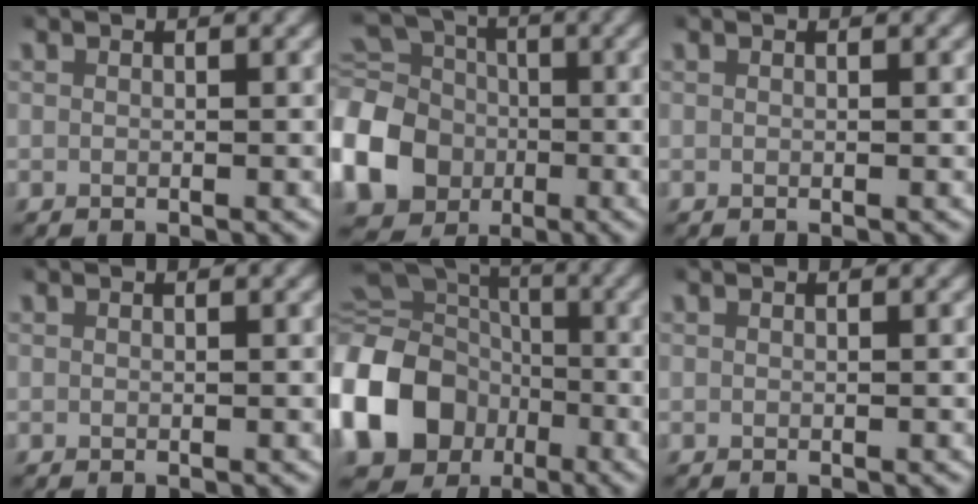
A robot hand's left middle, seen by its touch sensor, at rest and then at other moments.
{"total": 15.2, "force": [-3.7, 13.8, 5.0], "torque": [-0.133, -0.055, -0.064]}
{"total": 0.0}
{"total": 0.0}
{"total": 15.2, "force": [-3.5, 13.0, 6.9], "torque": [-0.151, -0.047, -0.054]}
{"total": 0.0}